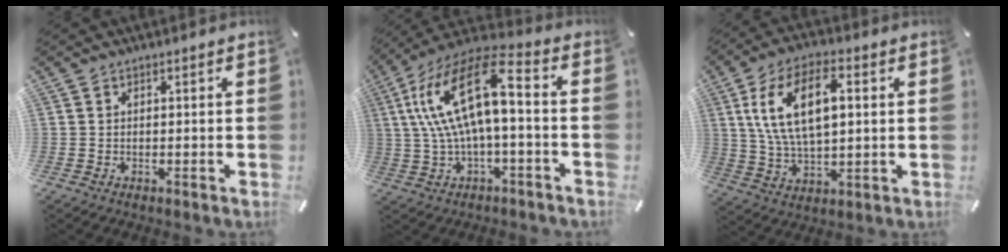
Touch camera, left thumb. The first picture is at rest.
{"total": 18.1, "force": [2.5, 6.8, 16.6], "torque": [-0.336, -0.001, 0.040]}
{"total": 14.2, "force": [4.3, 7.4, 11.3], "torque": [-0.234, 0.007, 0.070]}